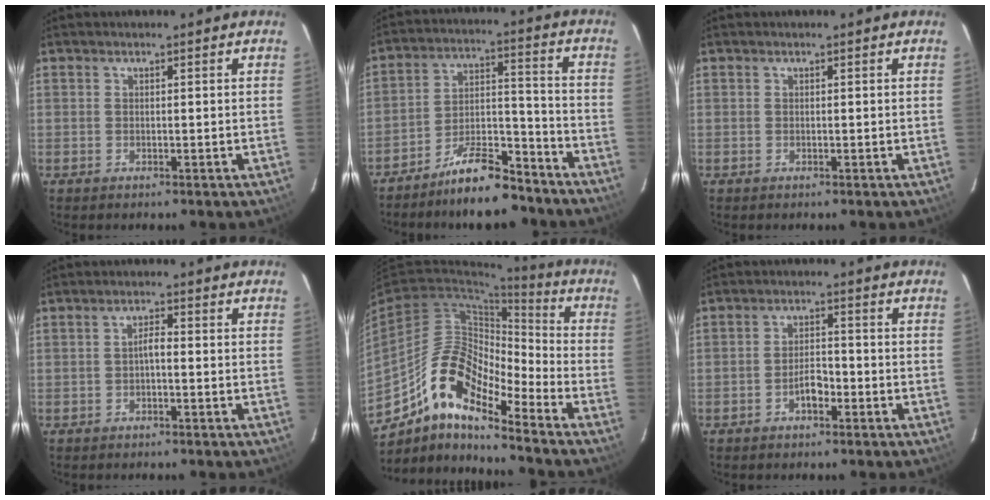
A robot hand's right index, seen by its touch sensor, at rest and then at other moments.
{"total": 13.3, "force": [-11.0, 3.7, 6.4], "torque": [-0.118, 0.029, -0.178]}
{"total": 0.0}
{"total": 1.7, "force": [-0.7, 0.5, 1.5], "torque": [-0.029, 0.009, -0.012]}
{"total": 14.3, "force": [-10.0, 4.1, 9.4], "torque": [-0.158, 0.009, -0.198]}
{"total": 3.7, "force": [-2.0, 1.7, 2.7], "torque": [-0.053, 0.007, -0.034]}